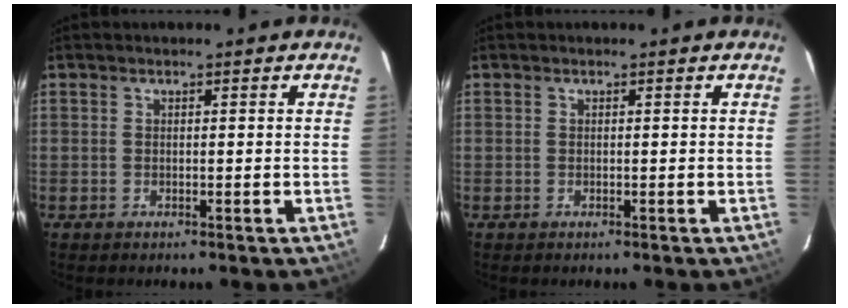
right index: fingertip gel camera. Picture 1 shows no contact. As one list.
[{"total": 0.0}]